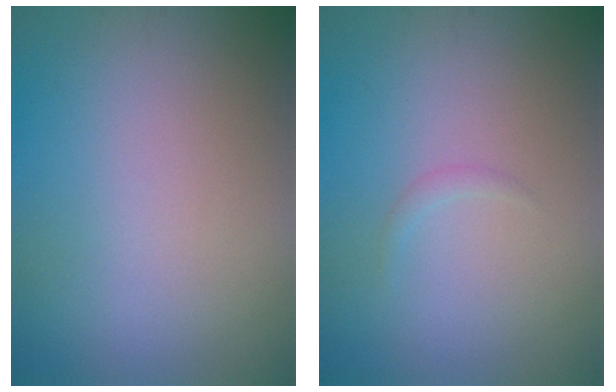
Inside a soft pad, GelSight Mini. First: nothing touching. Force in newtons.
{"total": 0.6, "press": 0.6, "slide": 0.0}